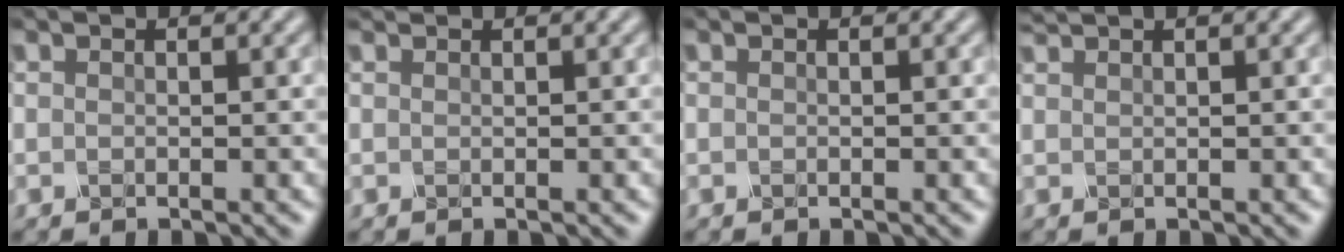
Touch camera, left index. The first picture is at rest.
{"total": 1.3, "force": [1.2, 0.2, 0.4], "torque": [-0.007, -0.002, 0.009]}
{"total": 0.0}
{"total": 1.0, "force": [1.0, 0.1, 0.3], "torque": [0.001, 0.003, 0.016]}